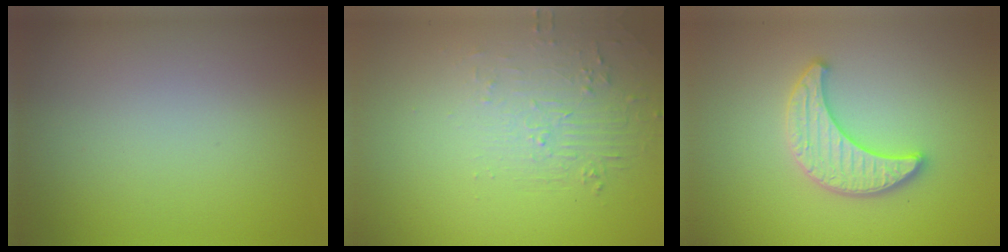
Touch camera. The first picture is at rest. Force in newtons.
{"total": 1.9, "press": 0.8, "slide": 1.7}
{"total": 3.5, "press": 3.4, "slide": 0.6}